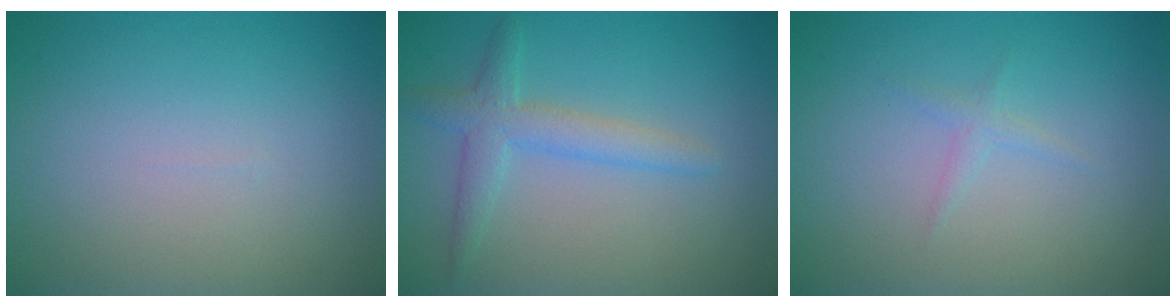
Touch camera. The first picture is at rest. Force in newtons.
{"total": 3.0, "press": 3.0, "slide": 0.0}
{"total": 0.9, "press": 0.9, "slide": 0.1}